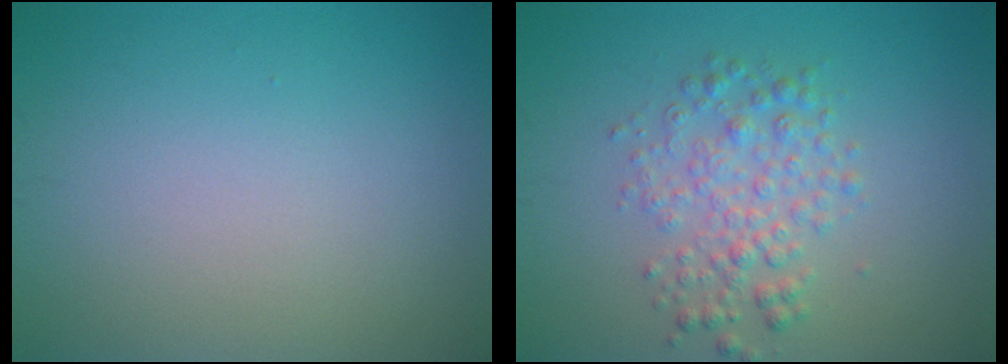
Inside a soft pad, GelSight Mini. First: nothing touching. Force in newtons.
{"total": 3.1, "press": 3.1, "slide": 0.0}